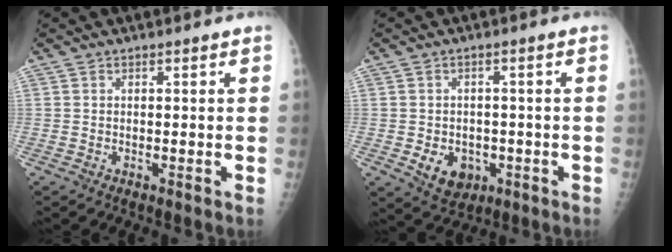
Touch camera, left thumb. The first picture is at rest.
{"total": 6.4, "force": [-1.9, 5.0, 3.5], "torque": [-0.035, 0.008, -0.016]}